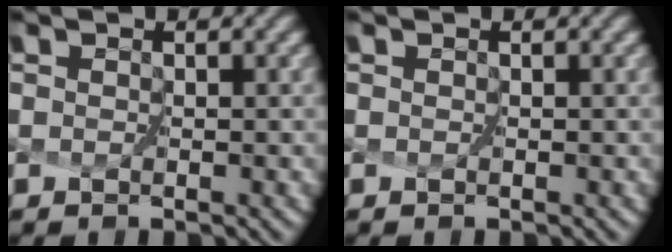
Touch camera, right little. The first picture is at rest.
{"total": 0.0}